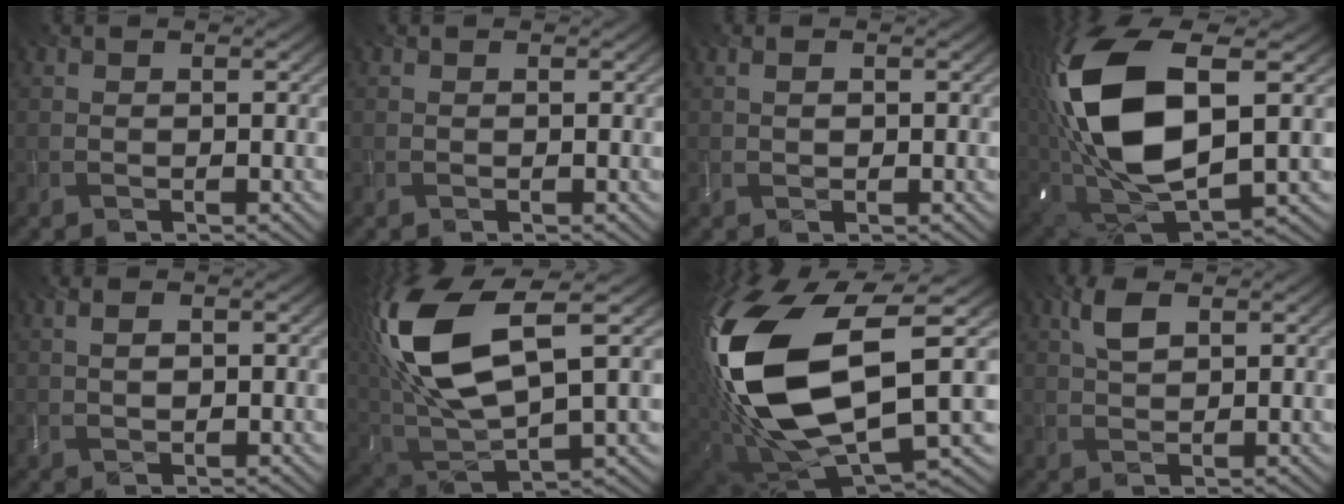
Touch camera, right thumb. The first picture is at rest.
{"total": 0.0}
{"total": 1.2, "force": [0.2, 0.7, 0.9], "torque": [-0.020, 0.001, 0.005]}
{"total": 18.2, "force": [2.7, 10.1, 14.9], "torque": [-0.343, -0.009, 0.058]}
{"total": 1.8, "force": [0.4, 0.9, 1.5], "torque": [-0.034, 0.002, 0.009]}
{"total": 16.4, "force": [5.0, 7.5, 13.6], "torque": [-0.324, 0.013, 0.100]}
{"total": 19.4, "force": [2.0, 10.0, 16.6], "torque": [-0.392, -0.022, 0.038]}
{"total": 3.3, "force": [1.6, 1.5, 2.5], "torque": [-0.061, 0.005, 0.032]}